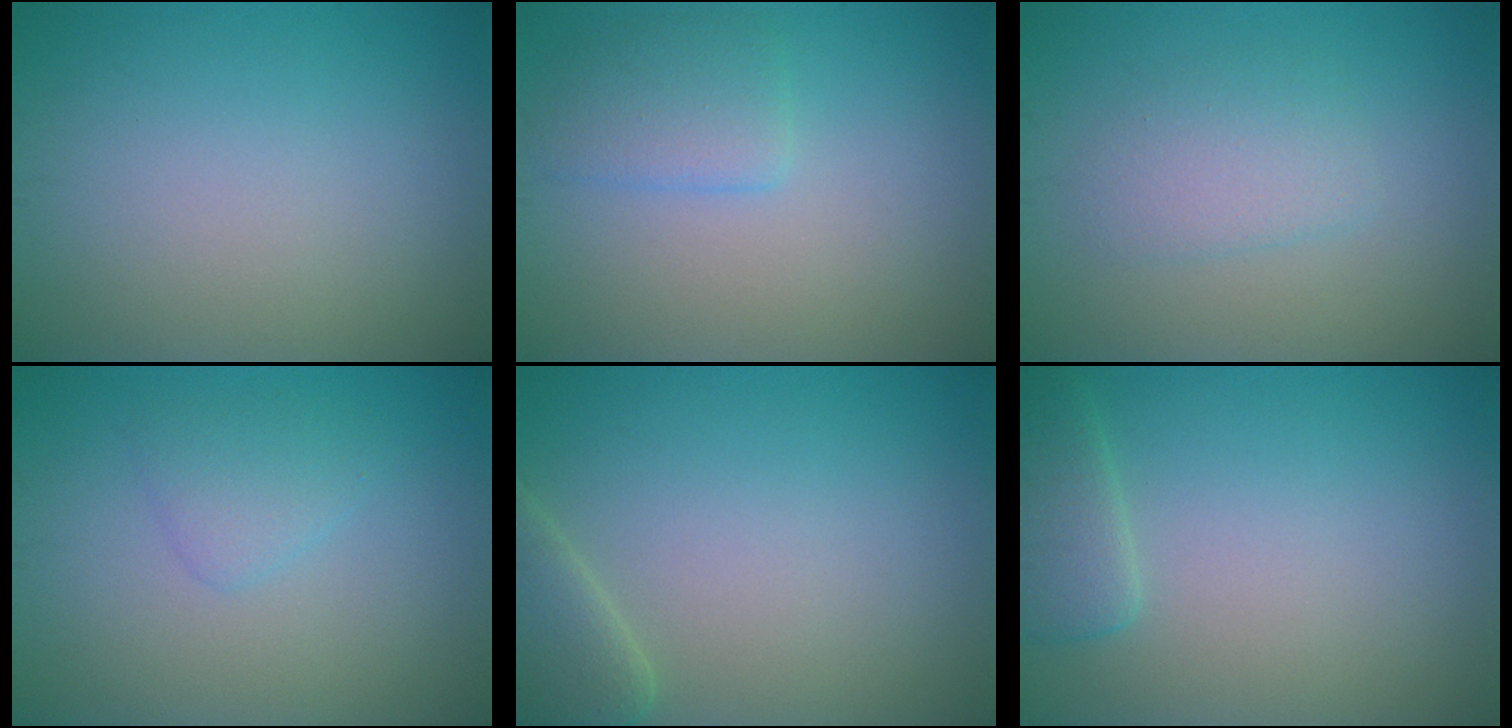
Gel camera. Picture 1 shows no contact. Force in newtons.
{"total": 2.6, "press": 2.6, "slide": 0.1}
{"total": 2.4, "press": 2.4, "slide": 0.1}
{"total": 1.8, "press": 1.8, "slide": 0.1}
{"total": 3.2, "press": 3.2, "slide": 0.3}
{"total": 2.6, "press": 2.6, "slide": 0.2}